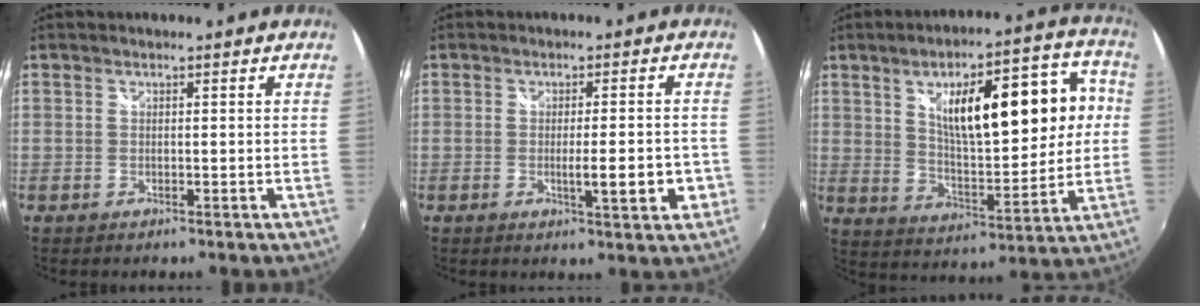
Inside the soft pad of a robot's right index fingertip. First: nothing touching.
{"total": 6.9, "force": [-2.1, 1.3, 6.5], "torque": [-0.100, -0.016, -0.027]}
{"total": 18.5, "force": [4.6, 5.5, 17.1], "torque": [-0.257, 0.016, 0.088]}